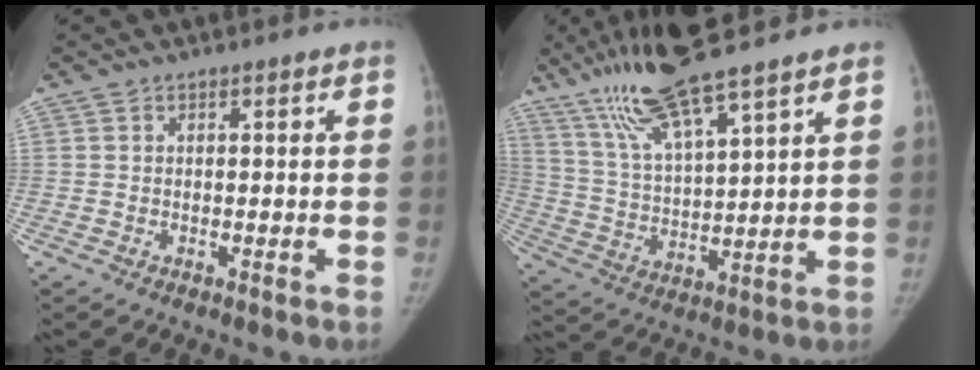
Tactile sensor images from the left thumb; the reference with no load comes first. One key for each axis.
{"total": 15.2, "fx": 11.3, "fy": 1.6, "fz": 10.0, "tx": -0.184, "ty": -0.044, "tz": 0.220}